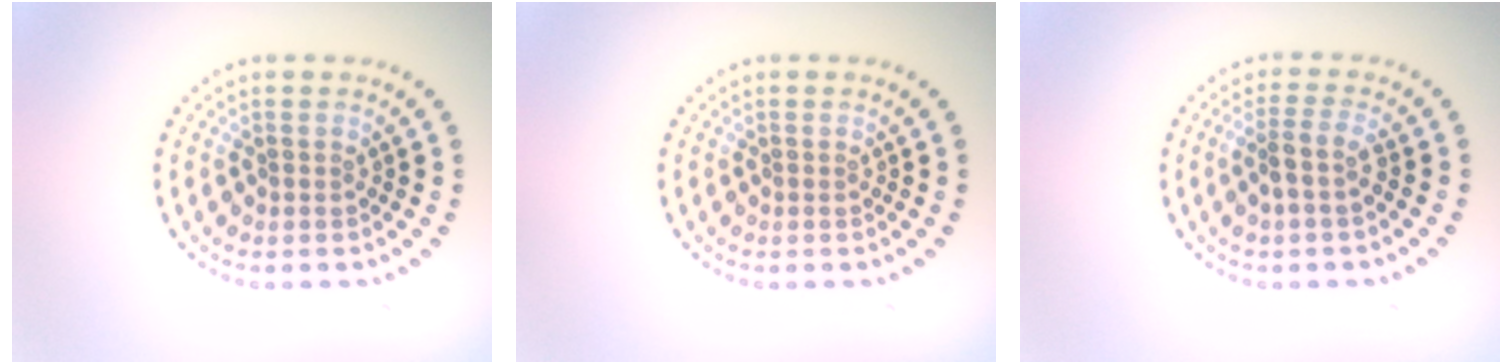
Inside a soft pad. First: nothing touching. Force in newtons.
{"total": 0.0}
{"total": 2.1, "press": 1.5, "slide": 1.4}